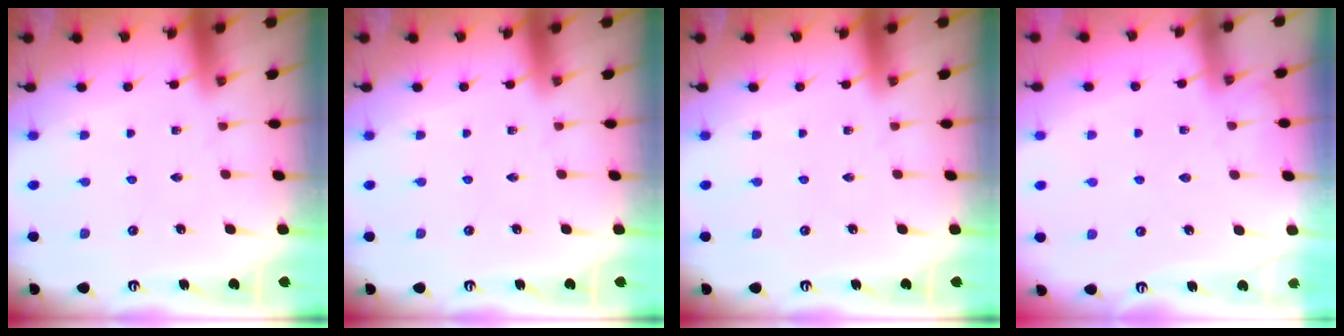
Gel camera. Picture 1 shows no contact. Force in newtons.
{"total": 0.0}
{"total": 0.0}
{"total": 3.7, "press": 3.7, "slide": 0.5}